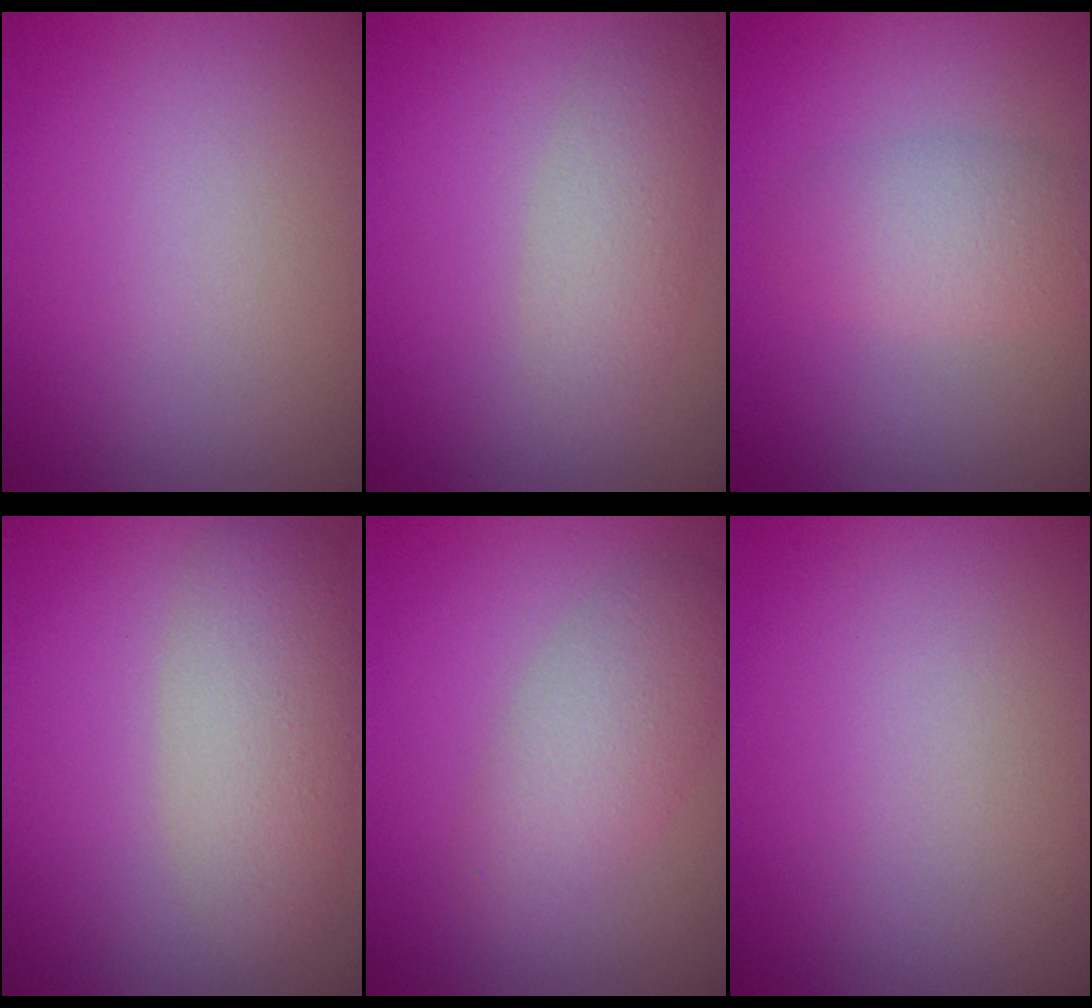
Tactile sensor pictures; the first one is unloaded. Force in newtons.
{"total": 2.9, "press": 2.9, "slide": 0.1}
{"total": 2.9, "press": 2.9, "slide": 0.1}
{"total": 4.5, "press": 4.5, "slide": 0.2}
{"total": 3.9, "press": 3.9, "slide": 0.1}
{"total": 0.0}